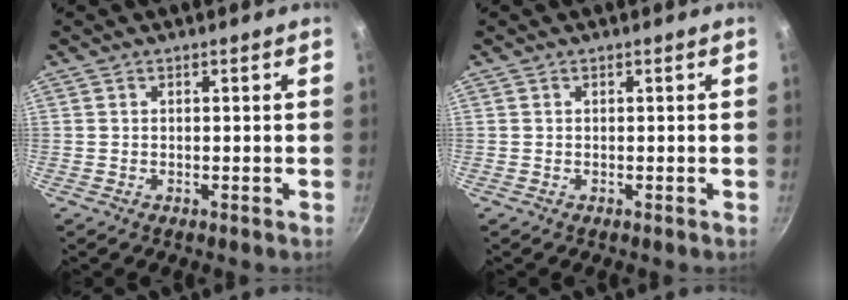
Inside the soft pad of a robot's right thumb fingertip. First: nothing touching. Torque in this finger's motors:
{"motor_torque": [-0.13, 0.13, -0.09, 0.09, 0.02]}